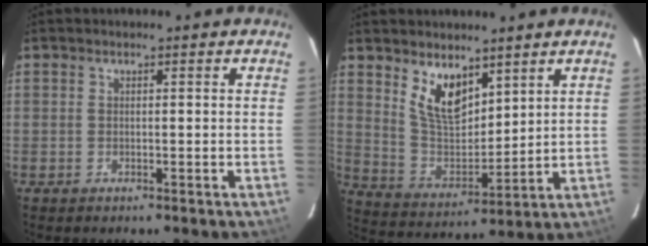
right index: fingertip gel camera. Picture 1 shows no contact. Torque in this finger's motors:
{"motor_torque": [0.31, 0.29, 0.20, 0.11]}